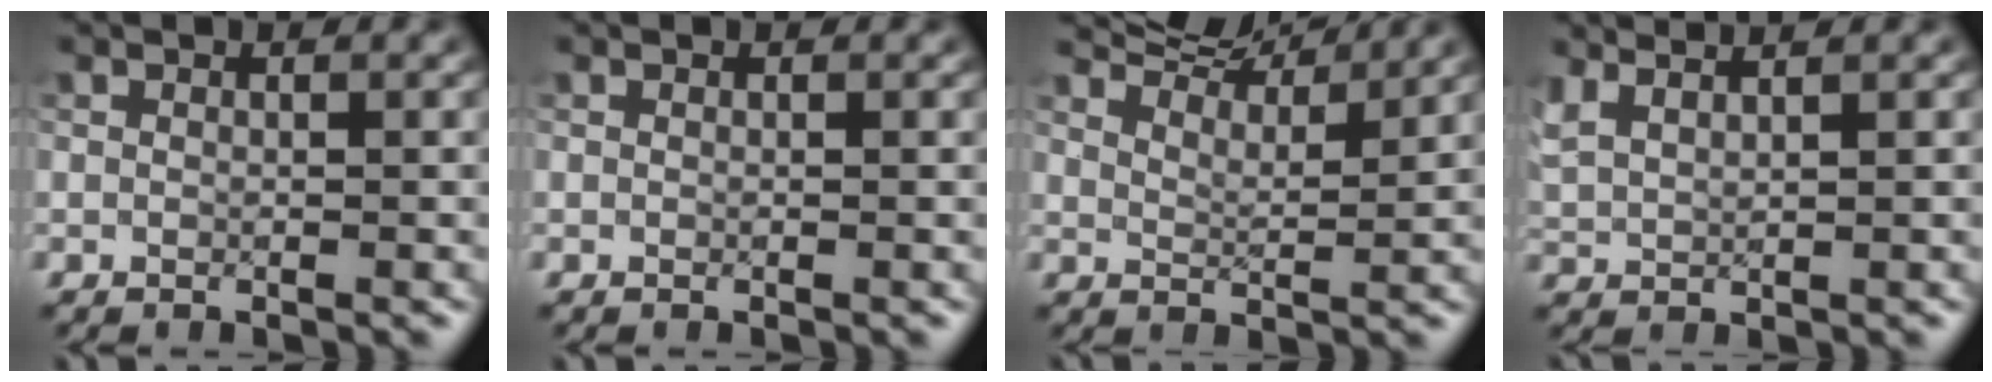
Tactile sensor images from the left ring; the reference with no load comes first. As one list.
[{"total": 0.0}, {"total": 6.4, "force": [6.0, 0.8, 2.1], "torque": [-0.036, 0.005, 0.083]}, {"total": 3.1, "force": [2.8, 0.6, 1.3], "torque": [-0.032, 0.012, 0.047]}]